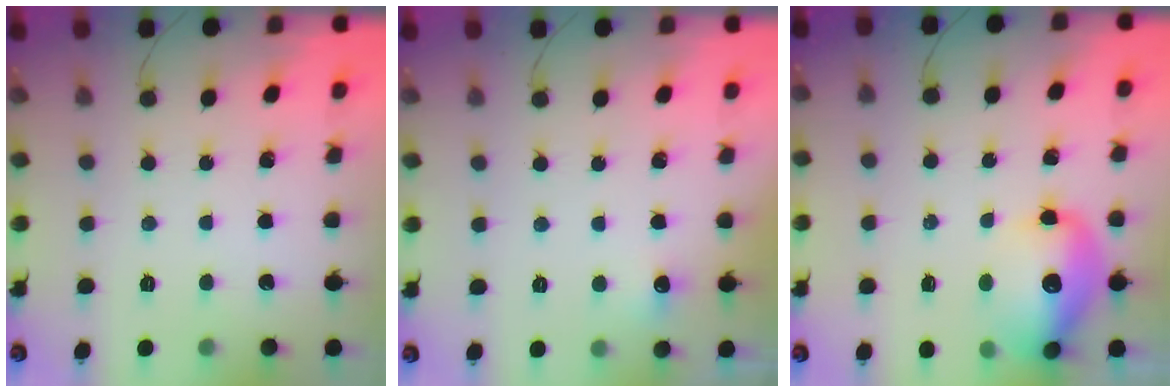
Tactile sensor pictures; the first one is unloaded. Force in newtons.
{"total": 4.7, "press": 4.5, "slide": 1.3}
{"total": 13.5, "press": 13.1, "slide": 3.4}